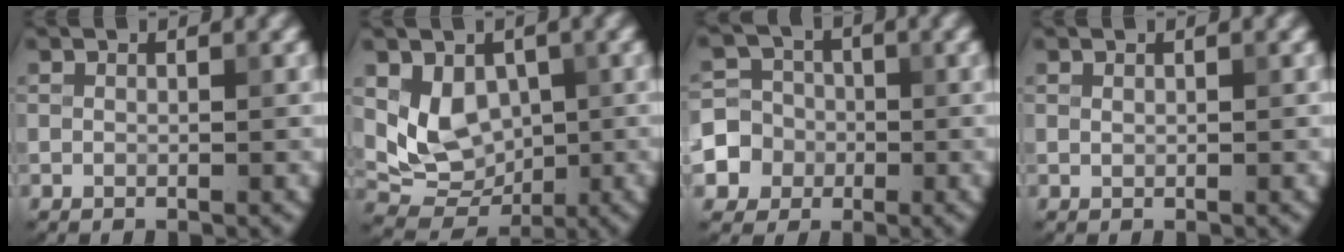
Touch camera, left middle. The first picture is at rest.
{"total": 5.2, "force": [0.8, 4.1, 3.2], "torque": [-0.054, -0.014, 0.024]}
{"total": 6.9, "force": [-2.0, 6.6, 1.1], "torque": [-0.012, 0.008, -0.063]}
{"total": 0.0}